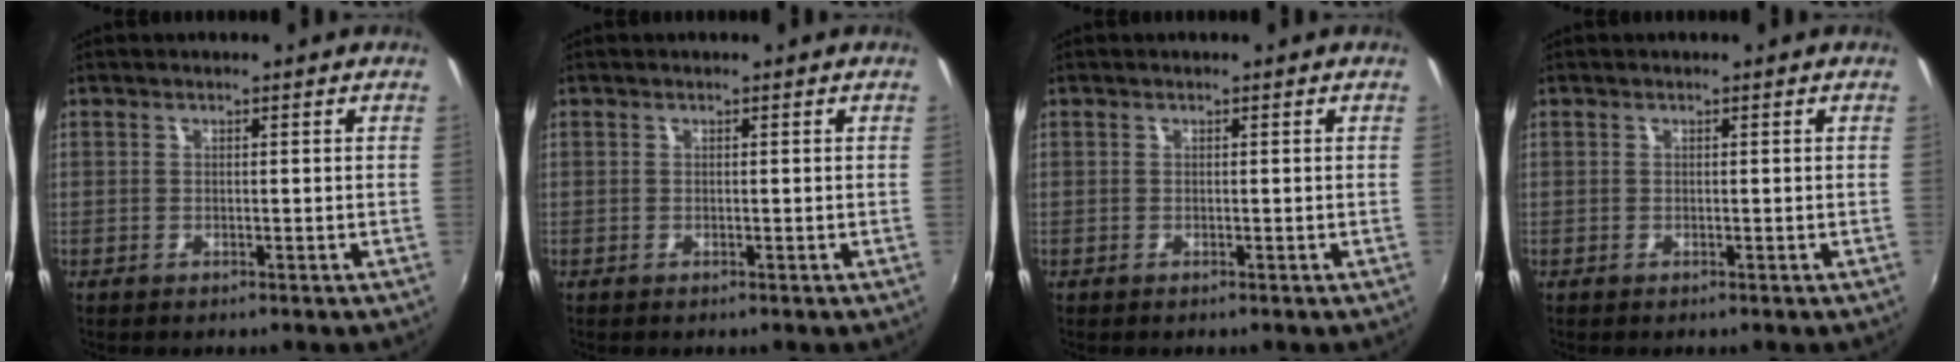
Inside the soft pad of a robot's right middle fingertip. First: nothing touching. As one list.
[{"total": 0.0}, {"total": 0.0}, {"total": 0.0}]